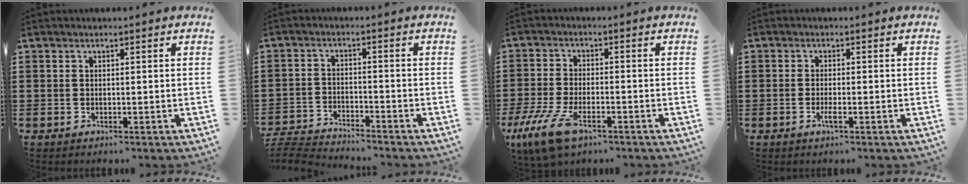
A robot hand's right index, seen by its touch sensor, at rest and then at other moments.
{"total": 4.4, "force": [-4.4, 0.1, 0.4], "torque": [-0.023, -0.004, -0.096]}
{"total": 8.1, "force": [-5.0, 2.5, 5.8], "torque": [-0.147, -0.014, -0.097]}
{"total": 2.0, "force": [-0.9, 0.1, 1.7], "torque": [-0.046, -0.009, -0.020]}